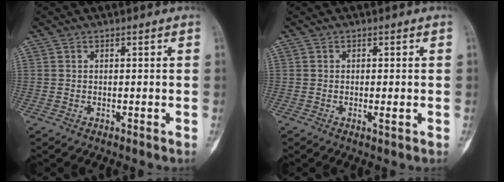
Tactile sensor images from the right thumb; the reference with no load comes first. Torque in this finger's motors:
{"motor_torque": [-0.45, 0.00, -0.25, 0.09, -0.04]}